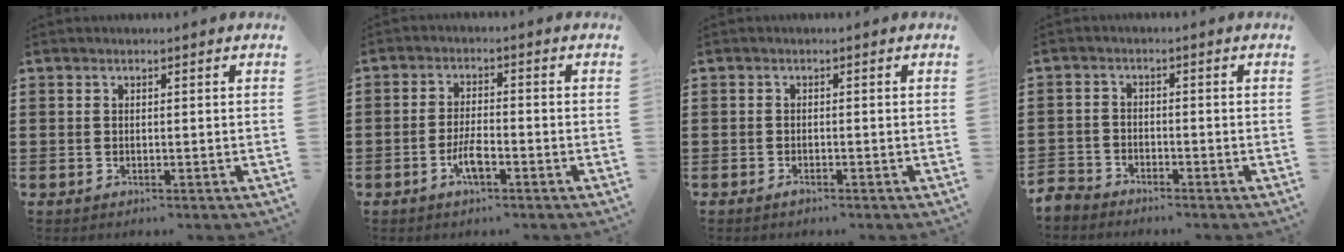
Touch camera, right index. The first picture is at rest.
{"total": 4.1, "force": [-1.9, 1.3, 3.4], "torque": [-0.071, 0.002, -0.038]}
{"total": 0.7, "force": [-0.6, 0.3, 0.3], "torque": [-0.007, -0.003, -0.010]}
{"total": 2.7, "force": [-2.6, 0.7, -0.1], "torque": [-0.012, 0.000, -0.059]}